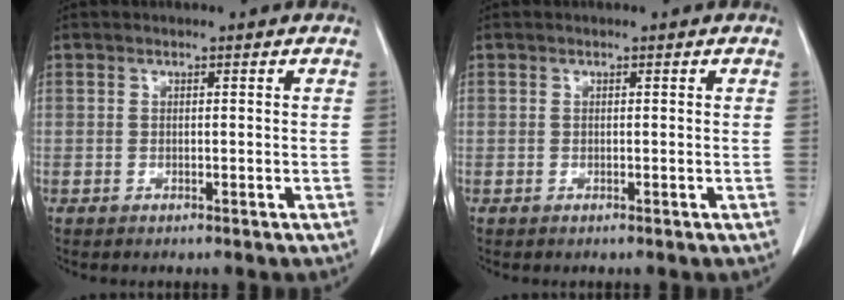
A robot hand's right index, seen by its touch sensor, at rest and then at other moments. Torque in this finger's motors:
{"motor_torque": [-0.07, 0.07, 0.00, 0.00]}